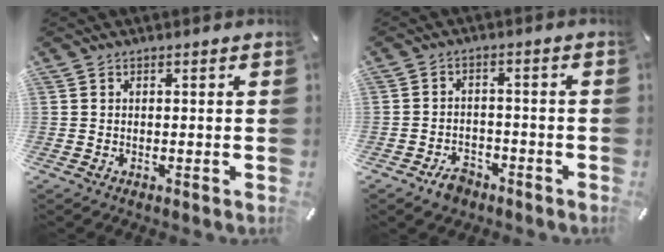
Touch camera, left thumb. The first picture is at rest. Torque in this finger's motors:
{"motor_torque": [-0.24, 0.62, 0.00, 0.02, 0.00]}